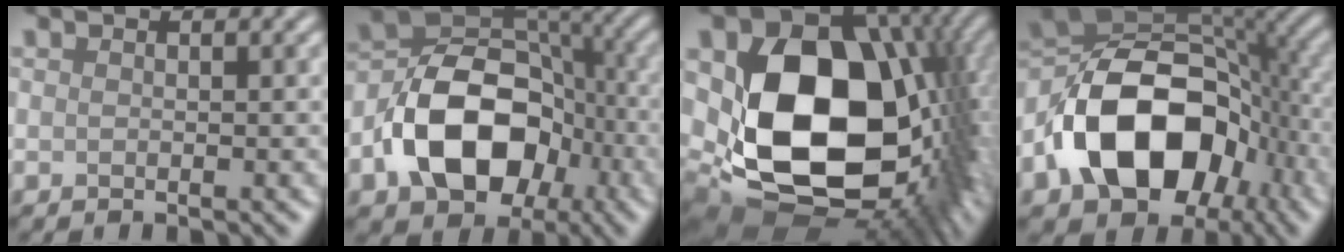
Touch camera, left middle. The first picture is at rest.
{"total": 11.6, "force": [-3.9, 7.8, 7.6], "torque": [-0.133, 0.002, -0.074]}
{"total": 19.0, "force": [1.1, 13.1, 13.7], "torque": [-0.267, -0.048, 0.059]}
{"total": 14.3, "force": [-4.5, 9.6, 9.5], "torque": [-0.168, 0.007, -0.088]}